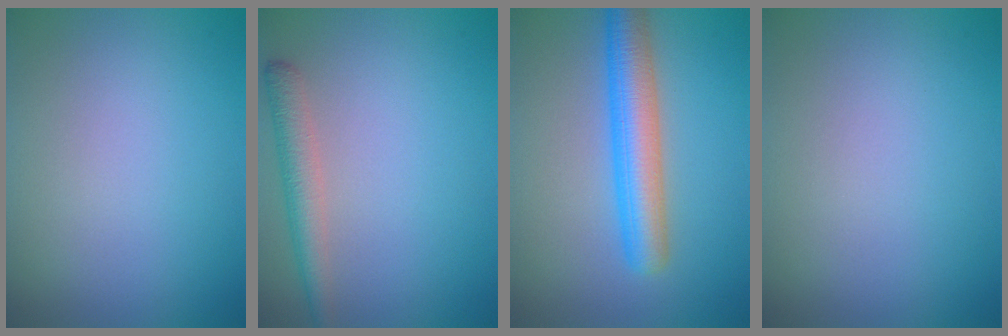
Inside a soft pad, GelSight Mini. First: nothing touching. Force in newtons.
{"total": 3.0, "press": 3.0, "slide": 0.2}
{"total": 5.5, "press": 5.5, "slide": 0.1}
{"total": 0.0}